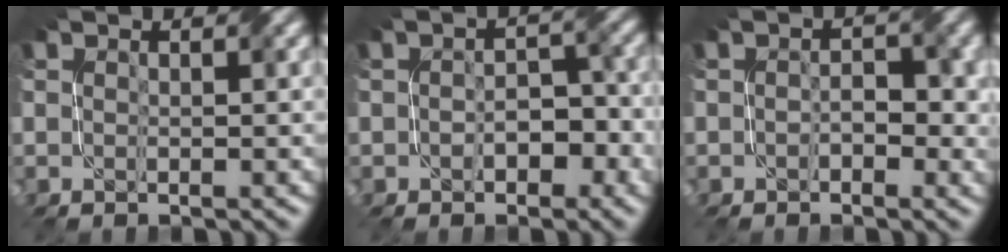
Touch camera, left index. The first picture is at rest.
{"total": 3.1, "force": [-1.0, 2.0, 2.0], "torque": [-0.022, 0.008, -0.007]}
{"total": 2.1, "force": [-0.3, 1.4, 1.6], "torque": [-0.018, 0.003, 0.002]}